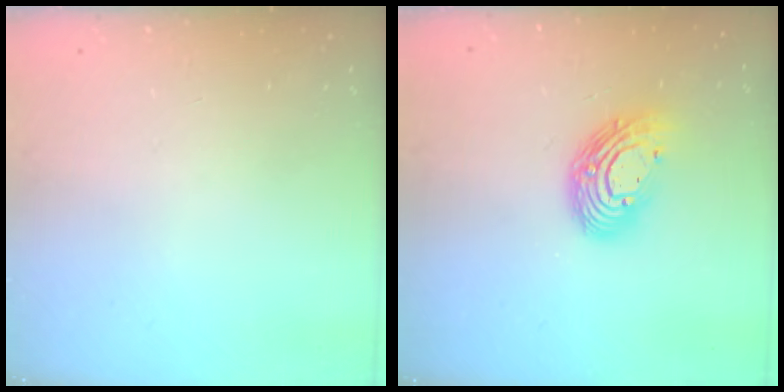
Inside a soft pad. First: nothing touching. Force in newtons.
{"total": 12.6, "press": 12.6, "slide": 1.2}